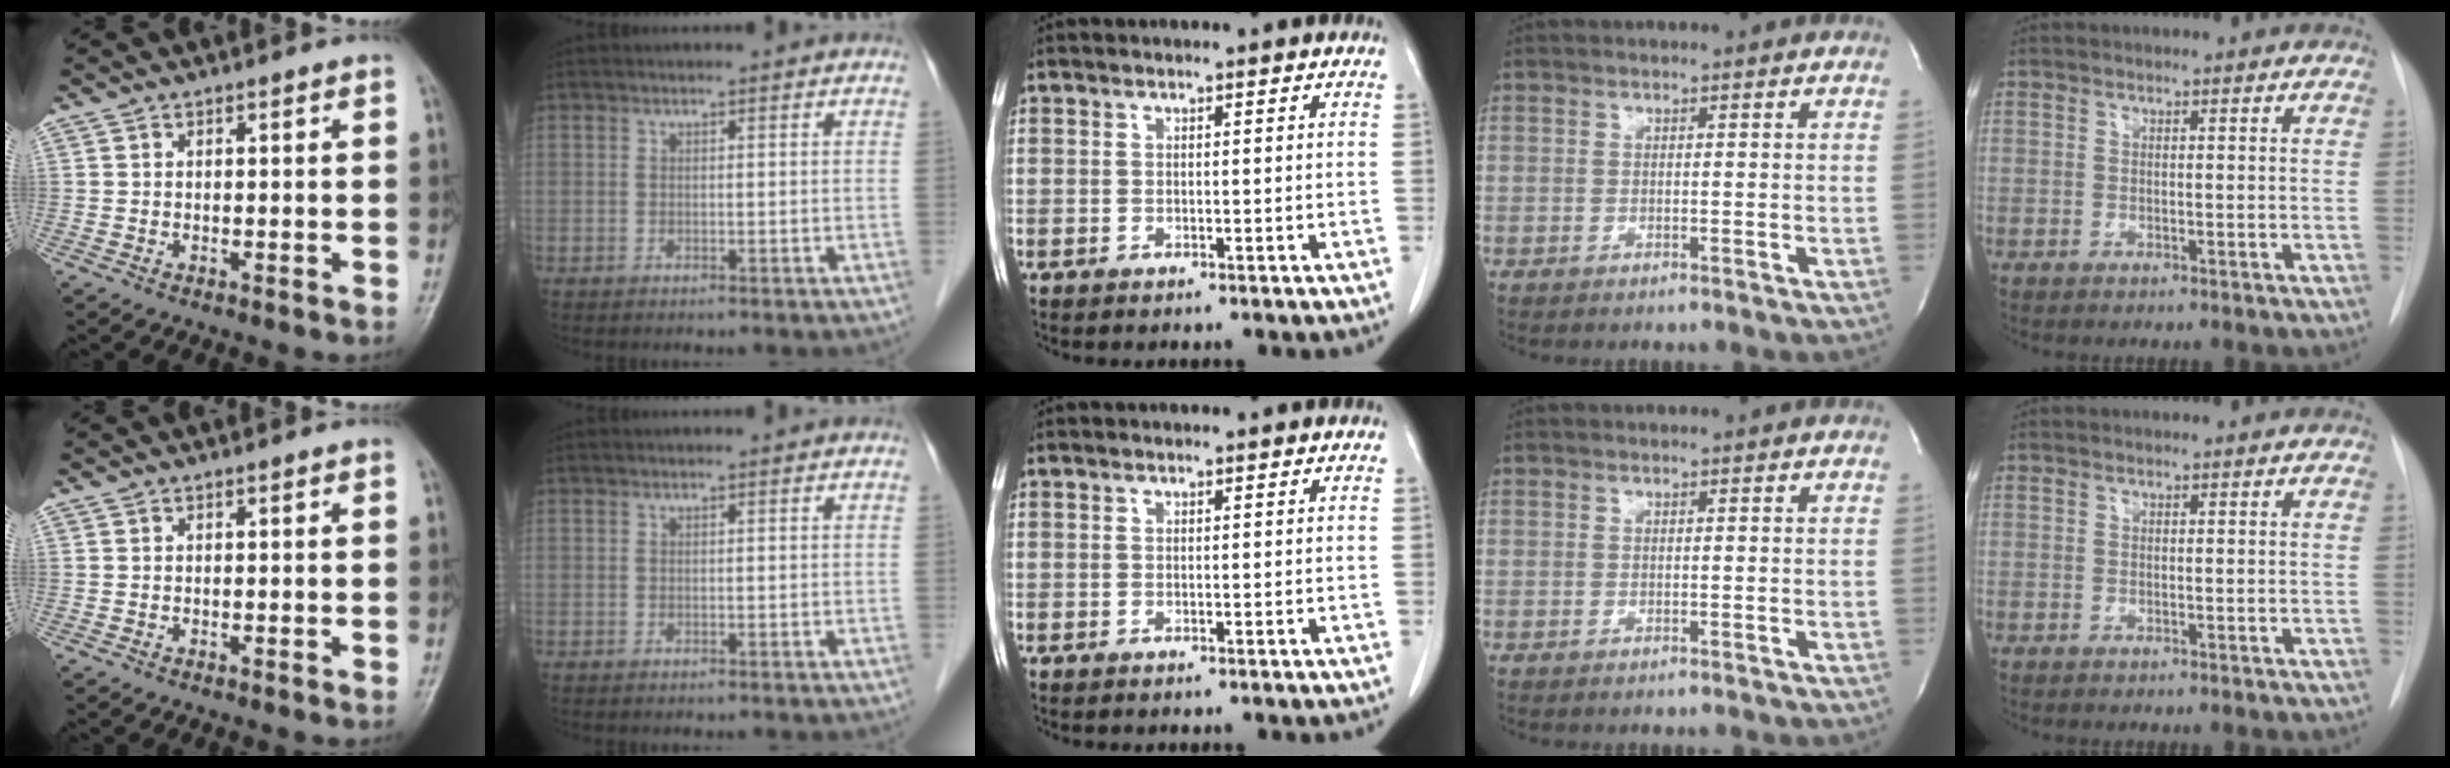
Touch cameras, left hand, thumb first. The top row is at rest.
{}